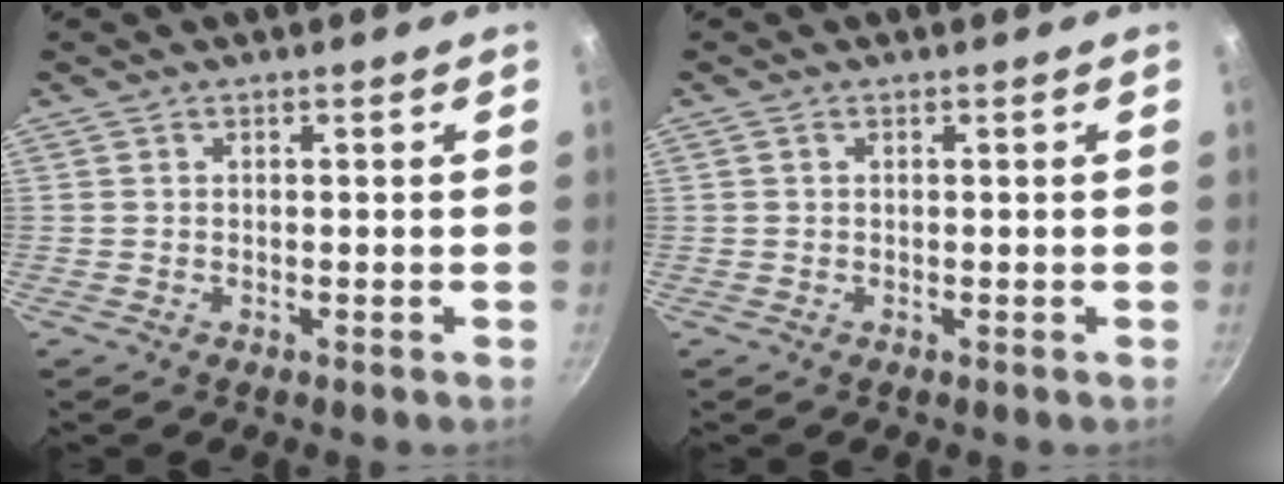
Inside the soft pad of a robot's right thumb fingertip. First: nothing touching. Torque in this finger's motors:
{"motor_torque": [-0.55, 0.39, -0.27, 0.12, 0.06]}